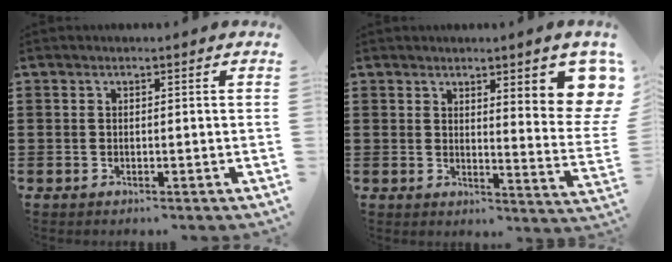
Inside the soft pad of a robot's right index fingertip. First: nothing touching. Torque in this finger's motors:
{"motor_torque": [1.44, 0.70, 0.47, 0.12]}